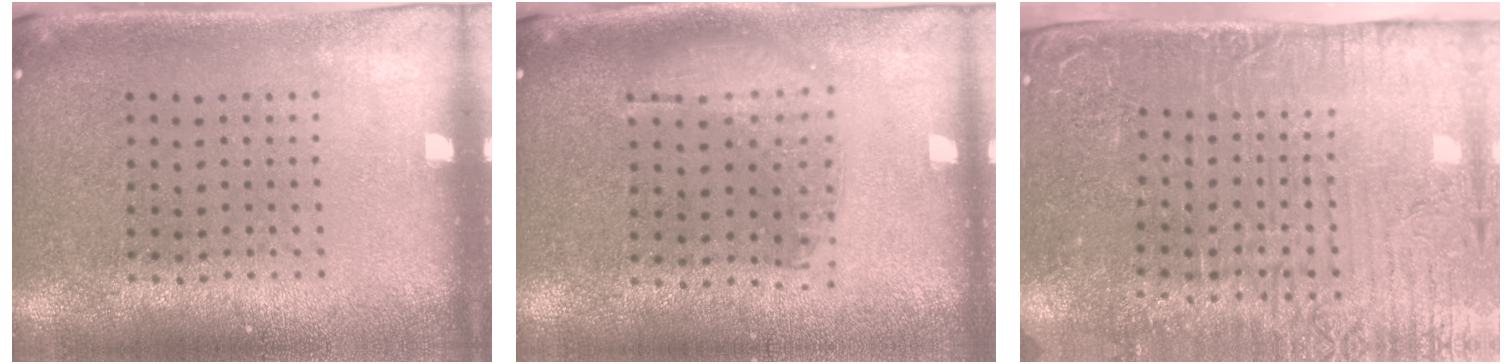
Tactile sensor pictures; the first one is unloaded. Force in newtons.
{"total": 1.1, "press": 1.0, "slide": 0.4}
{"total": 5.3, "press": 4.5, "slide": 2.8}